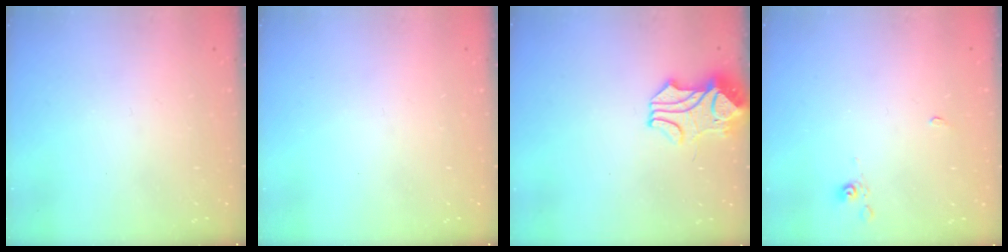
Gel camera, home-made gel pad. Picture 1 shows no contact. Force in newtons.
{"total": 0.0}
{"total": 2.4, "press": 2.2, "slide": 1.1}
{"total": 2.9, "press": 2.9, "slide": 0.6}